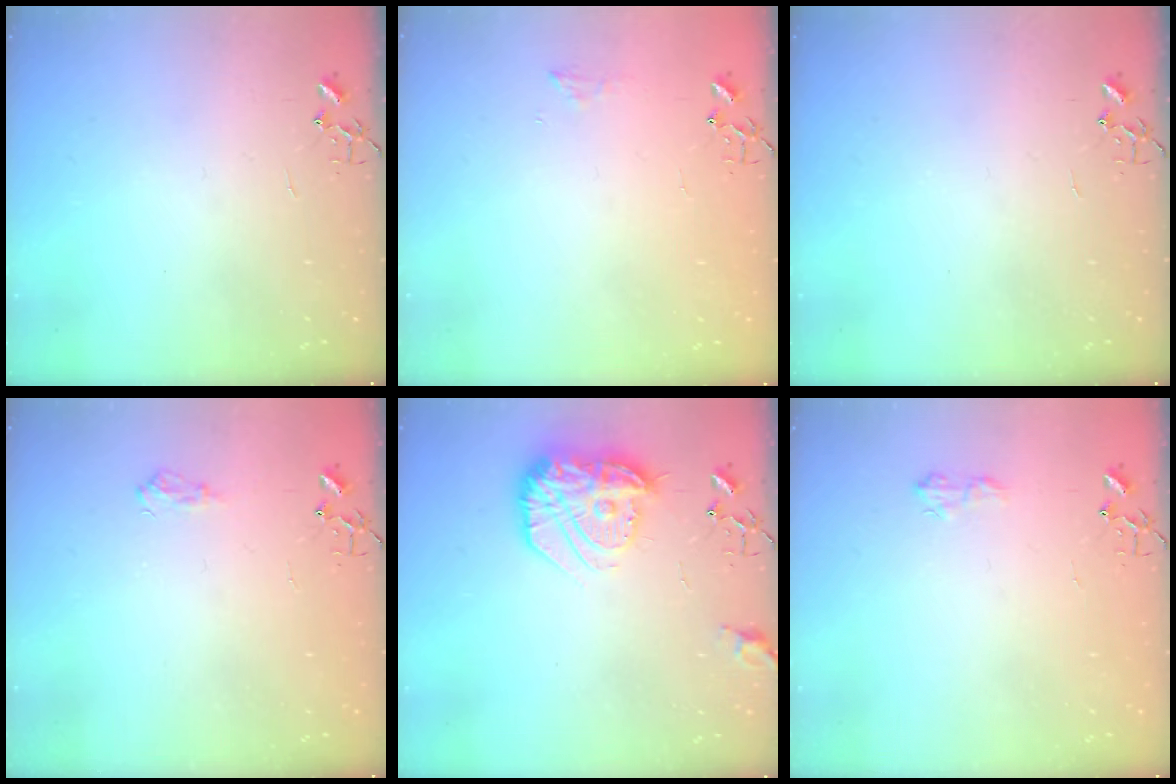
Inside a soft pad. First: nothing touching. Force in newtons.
{"total": 5.9, "press": 5.8, "slide": 0.9}
{"total": 0.0}
{"total": 7.8, "press": 7.8, "slide": 0.9}
{"total": 20.4, "press": 20.4, "slide": 1.6}
{"total": 7.6, "press": 7.6, "slide": 0.9}